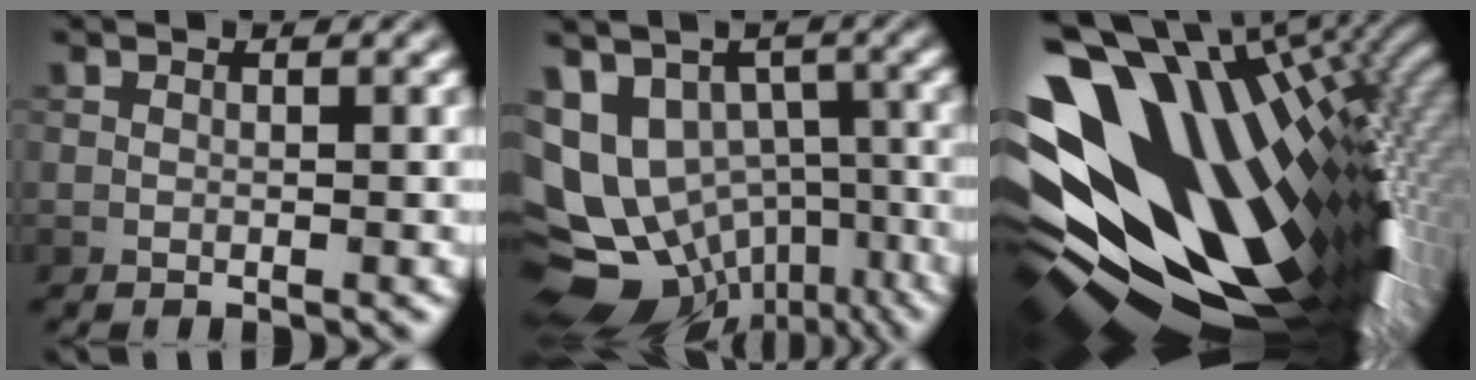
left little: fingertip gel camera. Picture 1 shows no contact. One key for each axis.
{"total": 12.4, "fx": -2.4, "fy": 9.8, "fz": 7.3, "tx": -0.139, "ty": -0.011, "tz": -0.006}
{"total": 19.3, "fx": 0.7, "fy": 11.2, "fz": 15.6, "tx": -0.288, "ty": -0.043, "tz": 0.031}